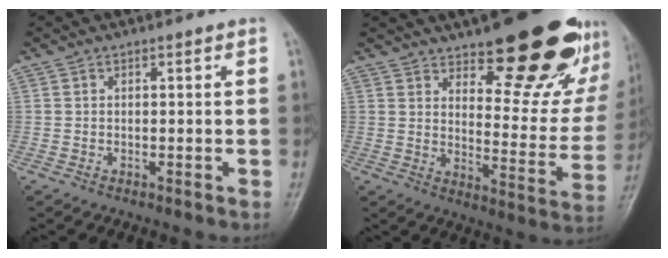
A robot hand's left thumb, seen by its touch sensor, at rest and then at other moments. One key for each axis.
{"total": 22.9, "fx": 15.0, "fy": 7.9, "fz": 15.4, "tx": -0.160, "ty": -0.096, "tz": 0.205}